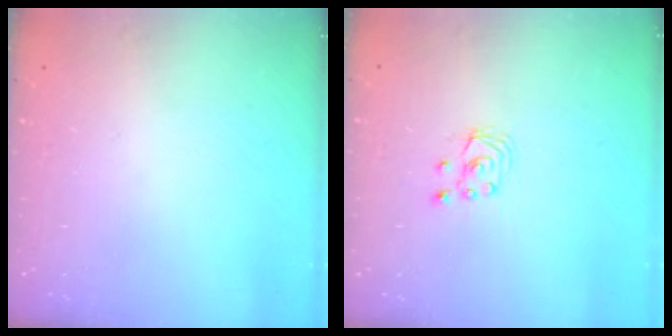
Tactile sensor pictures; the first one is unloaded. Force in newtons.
{"total": 2.6, "press": 2.6, "slide": 0.3}